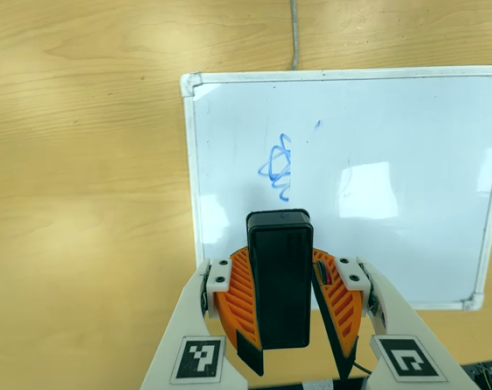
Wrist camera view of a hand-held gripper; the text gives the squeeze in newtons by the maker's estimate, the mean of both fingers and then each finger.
{"total": 8.3, "left": 9.1, "right": 7.5}